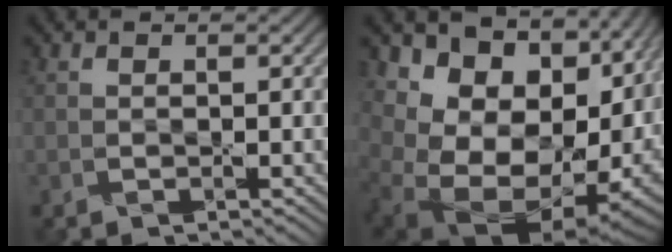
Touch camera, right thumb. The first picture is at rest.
{"total": 17.9, "force": [1.4, 13.4, 11.8], "torque": [-0.184, -0.019, 0.079]}